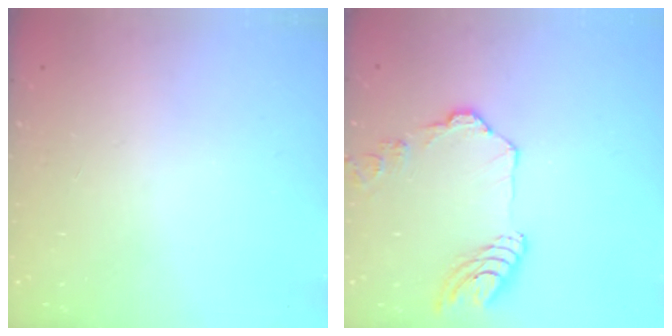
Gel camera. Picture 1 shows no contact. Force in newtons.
{"total": 12.4, "press": 12.3, "slide": 1.5}